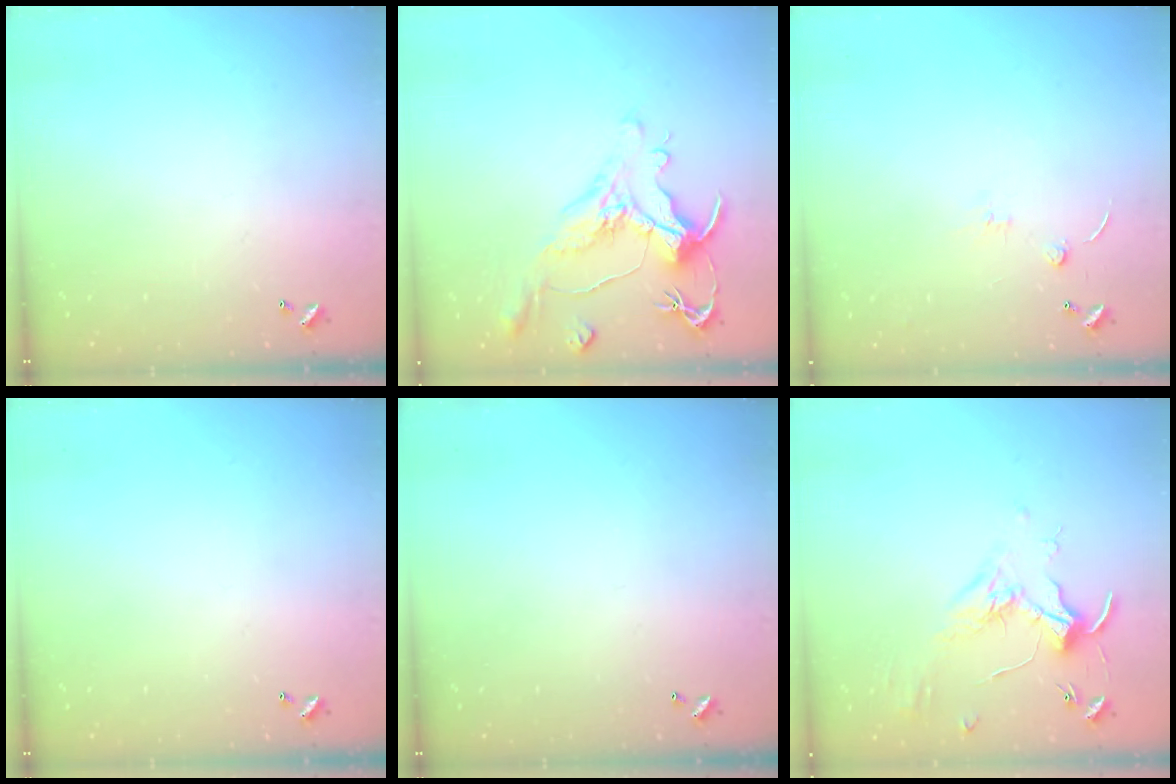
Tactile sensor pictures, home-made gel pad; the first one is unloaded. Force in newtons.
{"total": 1.5, "press": 0.4, "slide": 1.5}
{"total": 1.3, "press": 1.2, "slide": 0.5}
{"total": 0.0}
{"total": 0.0}
{"total": 1.8, "press": 1.8, "slide": 0.4}